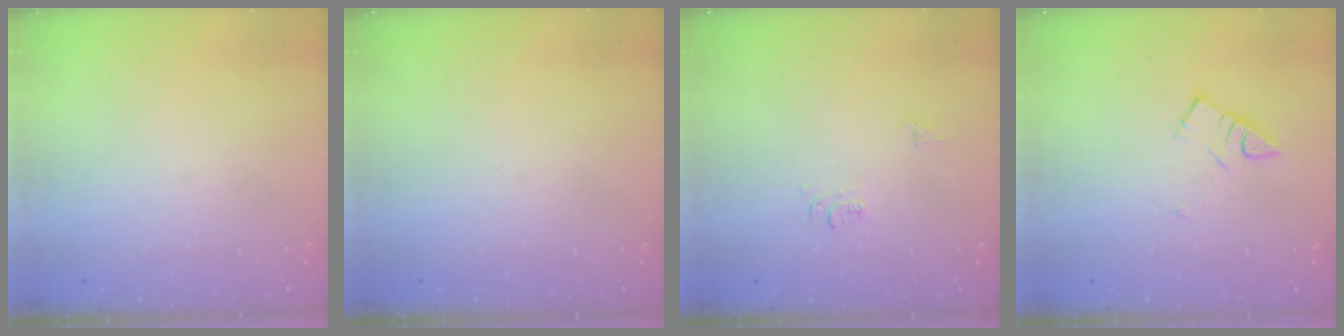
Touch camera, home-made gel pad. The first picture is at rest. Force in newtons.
{"total": 0.0}
{"total": 3.9, "press": 3.9, "slide": 0.5}
{"total": 3.3, "press": 3.3, "slide": 0.2}